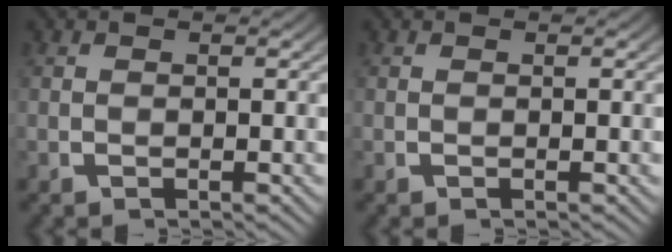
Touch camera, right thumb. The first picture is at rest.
{"total": 0.0}